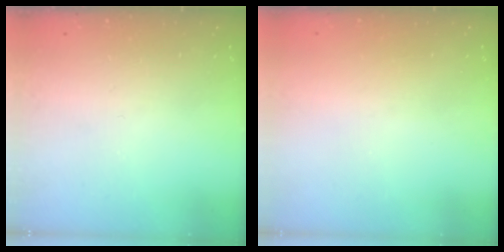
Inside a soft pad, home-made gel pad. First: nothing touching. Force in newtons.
{"total": 0.9, "press": 0.9, "slide": 0.1}